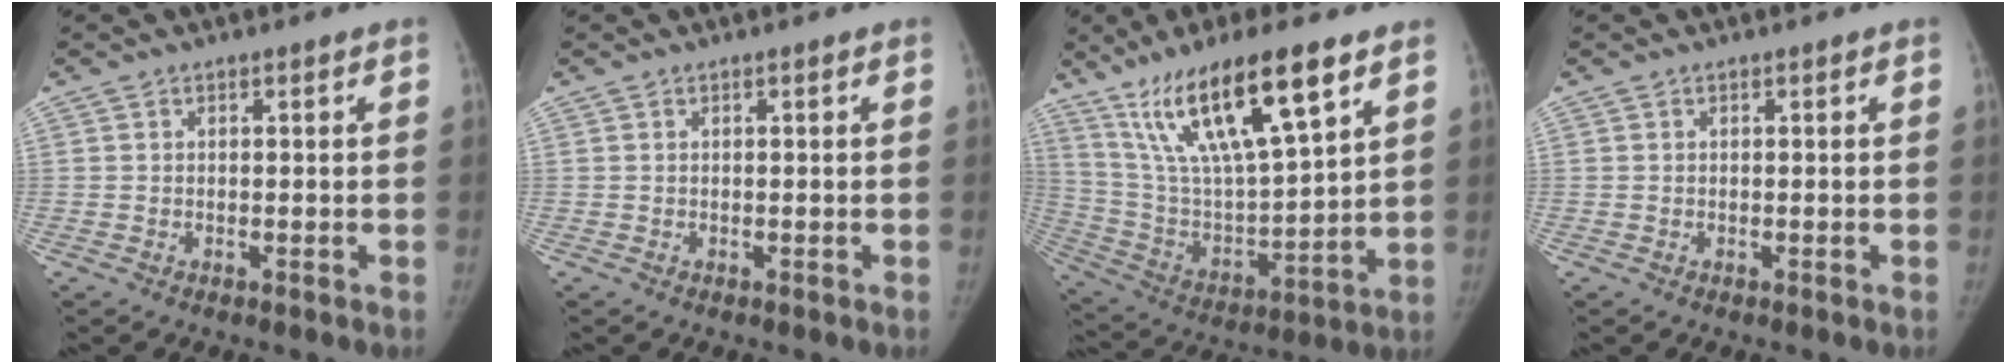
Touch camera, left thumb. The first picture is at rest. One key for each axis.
{"total": 0.0}
{"total": 21.8, "fx": 12.8, "fy": 5.4, "fz": 16.8, "tx": -0.293, "ty": -0.036, "tz": 0.243}
{"total": 0.0}